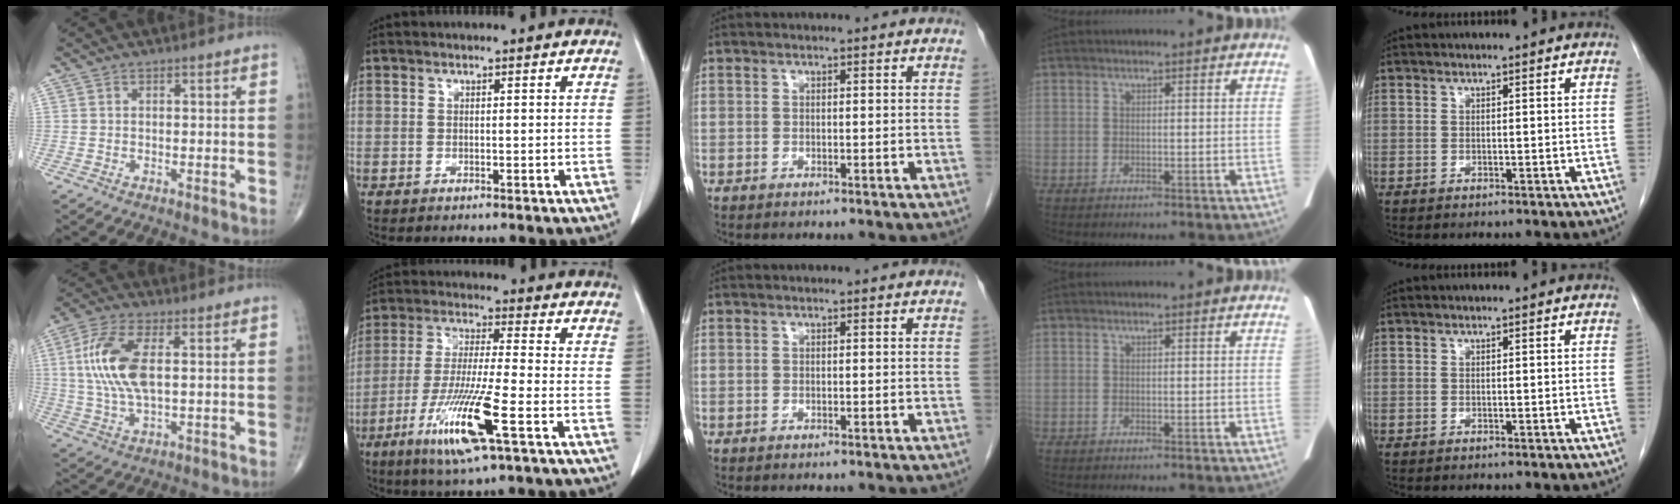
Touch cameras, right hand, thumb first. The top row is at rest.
{"thumb": {"total": 12.6, "force": [1.9, 5.5, 11.2], "torque": [-0.248, 0.003, 0.039]}, "index": {"total": 12.9, "force": [-5.7, 0.2, 11.6], "torque": [-0.236, -0.025, -0.104]}}